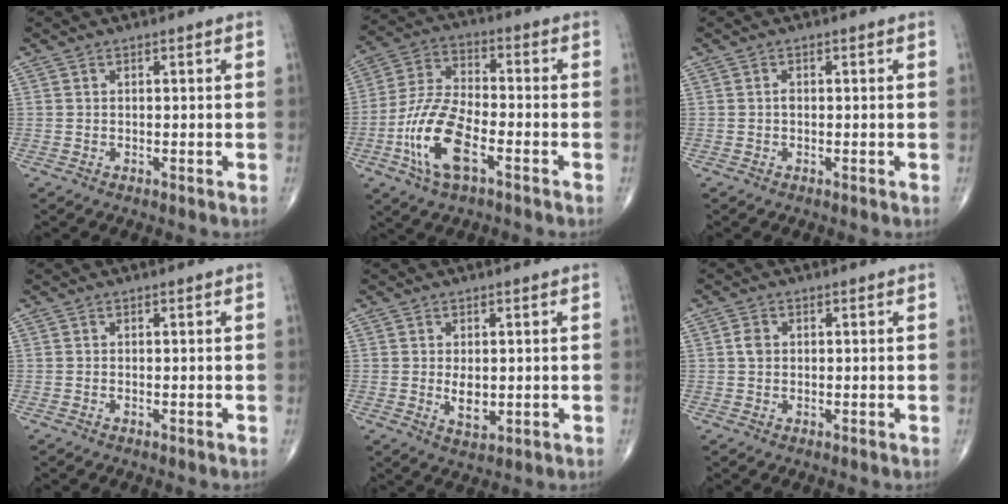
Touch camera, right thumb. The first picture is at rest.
{"total": 13.8, "force": [-5.5, 5.8, 11.3], "torque": [-0.235, 0.025, -0.105]}
{"total": 0.6, "force": [-0.1, 0.4, 0.5], "torque": [-0.007, 0.001, -0.006]}
{"total": 0.0}
{"total": 3.8, "force": [0.0, 2.2, 3.2], "torque": [-0.045, -0.009, 0.006]}
{"total": 1.9, "force": [0.3, 1.5, 1.1], "torque": [-0.019, 0.003, 0.003]}